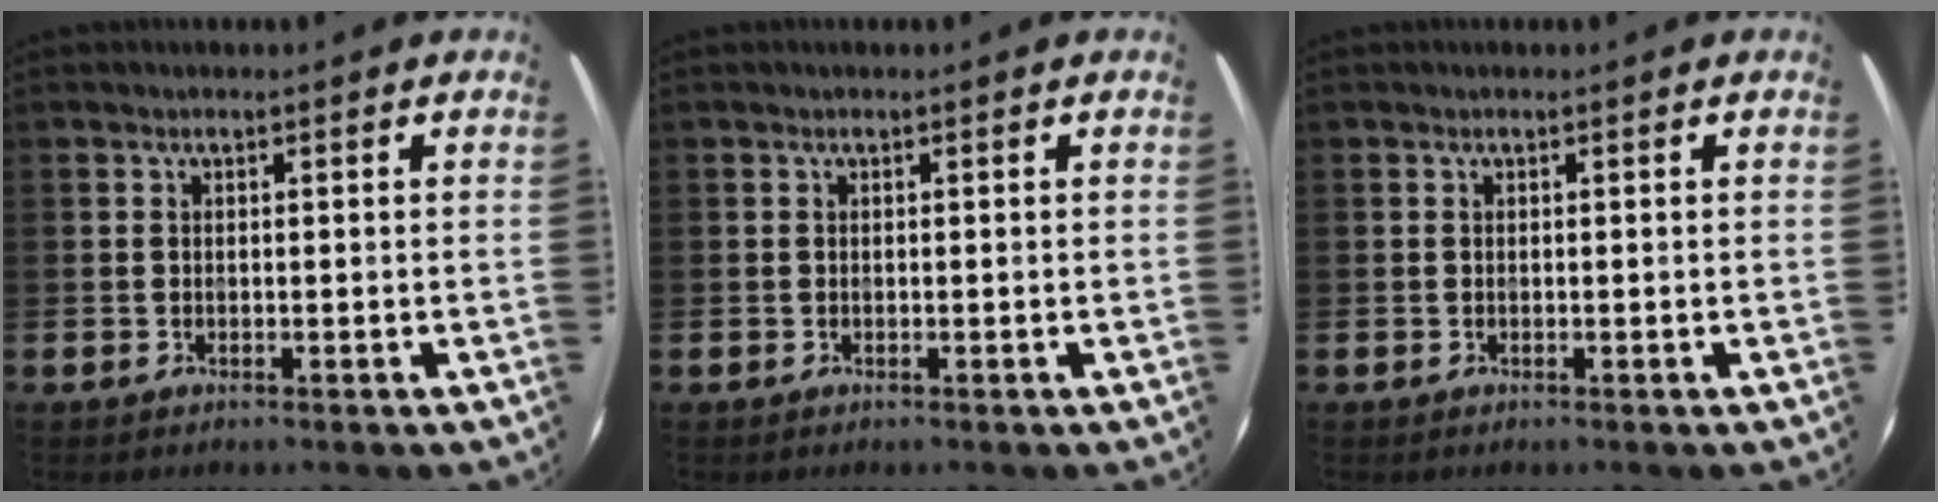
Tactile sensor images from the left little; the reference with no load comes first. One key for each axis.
{"total": 0.0}
{"total": 0.0}